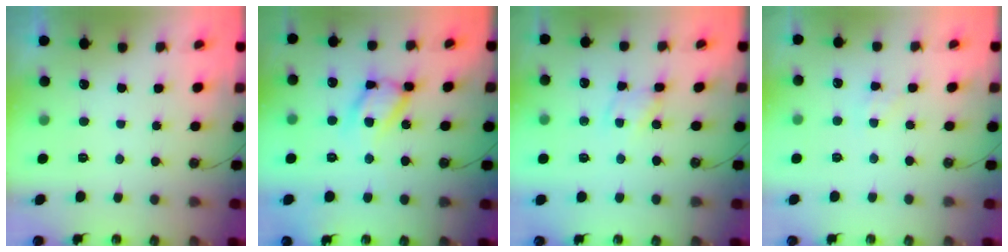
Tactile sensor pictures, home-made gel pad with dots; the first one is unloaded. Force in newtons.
{"total": 14.4, "press": 14.3, "slide": 1.1}
{"total": 2.7, "press": 2.7, "slide": 0.2}
{"total": 1.1, "press": 1.0, "slide": 0.2}